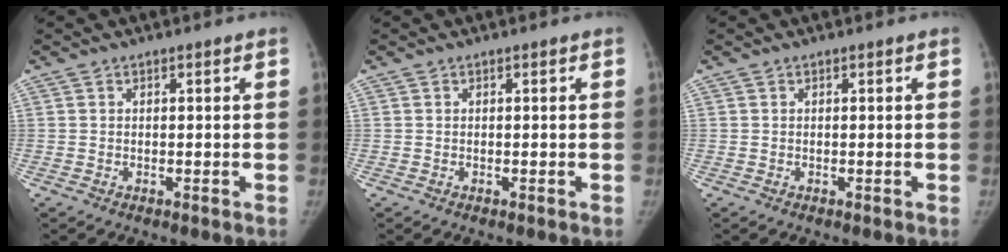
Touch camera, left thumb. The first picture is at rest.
{"total": 0.0}
{"total": 0.0}